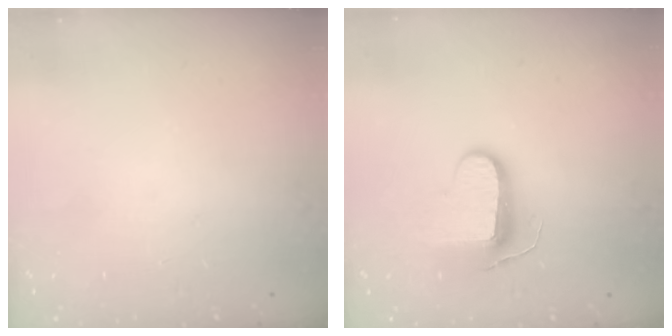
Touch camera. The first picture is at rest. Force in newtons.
{"total": 9.6, "press": 9.6, "slide": 0.9}